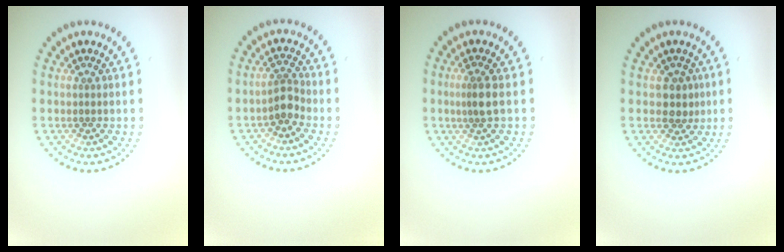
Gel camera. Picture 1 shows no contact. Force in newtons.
{"total": 2.2, "press": 1.8, "slide": 1.4}
{"total": 1.5, "press": 1.2, "slide": 0.9}
{"total": 2.1, "press": 1.8, "slide": 1.0}